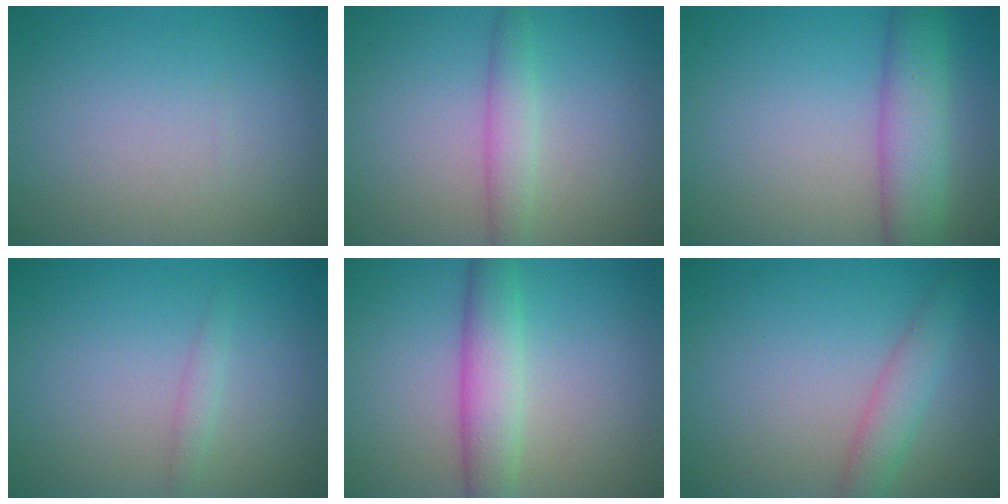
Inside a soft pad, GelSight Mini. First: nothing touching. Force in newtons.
{"total": 2.4, "press": 2.4, "slide": 0.1}
{"total": 5.8, "press": 5.8, "slide": 0.2}
{"total": 1.0, "press": 1.0, "slide": 0.0}
{"total": 4.6, "press": 4.6, "slide": 0.1}
{"total": 2.7, "press": 2.7, "slide": 0.2}